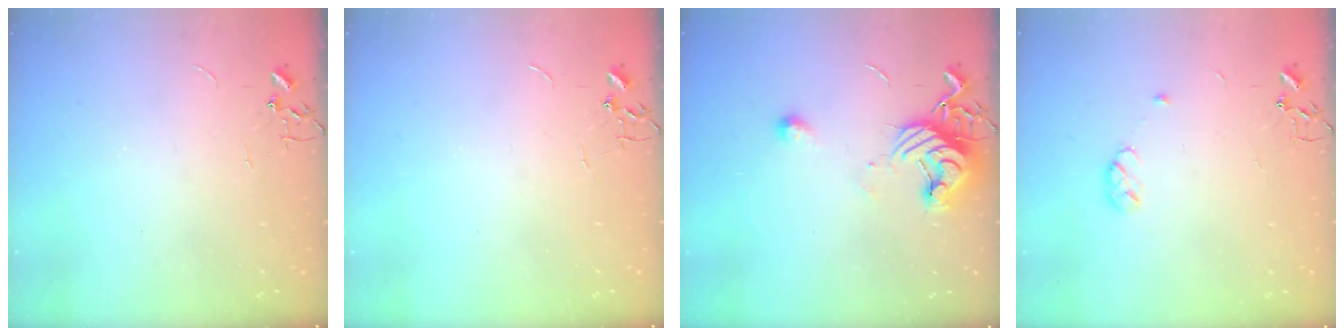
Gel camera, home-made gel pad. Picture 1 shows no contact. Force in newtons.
{"total": 0.0}
{"total": 11.6, "press": 11.6, "slide": 0.7}
{"total": 4.6, "press": 4.6, "slide": 0.7}